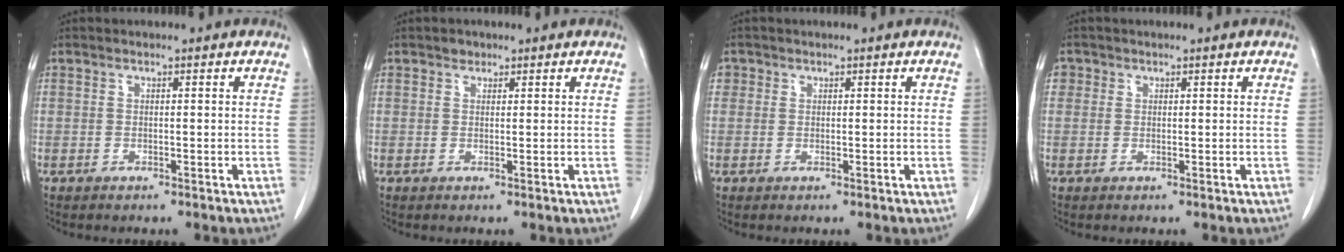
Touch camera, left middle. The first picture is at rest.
{"total": 0.9, "force": [0.7, 0.6, 0.1], "torque": [0.001, -0.003, 0.009]}
{"total": 1.4, "force": [0.5, 1.3, 0.2], "torque": [0.008, 0.007, 0.007]}
{"total": 1.6, "force": [0.6, 1.5, 0.3], "torque": [0.007, 0.007, 0.007]}